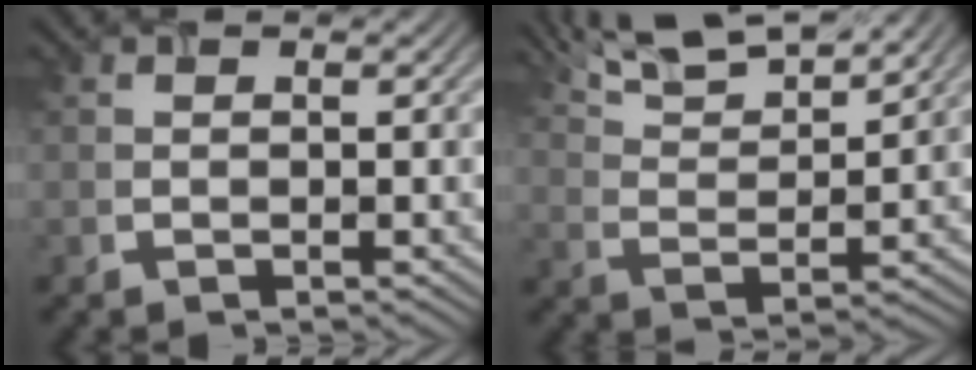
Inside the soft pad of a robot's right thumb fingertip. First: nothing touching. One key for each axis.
{"total": 8.7, "fx": 7.1, "fy": 1.9, "fz": 4.7, "tx": -0.102, "ty": 0.014, "tz": 0.127}